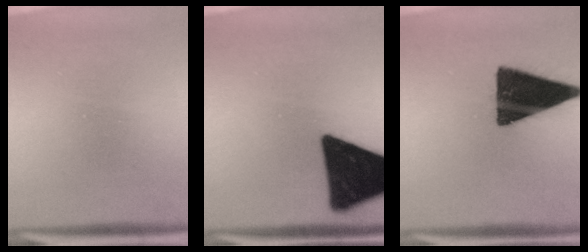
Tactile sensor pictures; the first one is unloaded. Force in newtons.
{"total": 17.7}
{"total": 16.8}